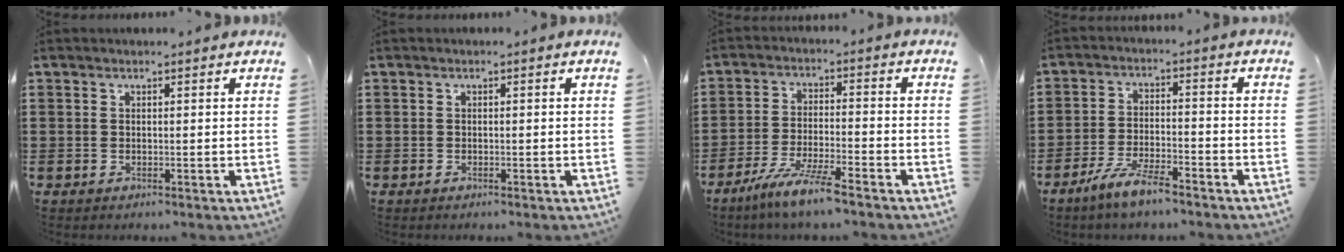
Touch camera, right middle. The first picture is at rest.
{"total": 0.0}
{"total": 6.8, "force": [-5.6, -0.4, 3.8], "torque": [-0.086, -0.020, -0.106]}
{"total": 6.2, "force": [-4.9, 0.6, 3.6], "torque": [-0.085, -0.011, -0.095]}